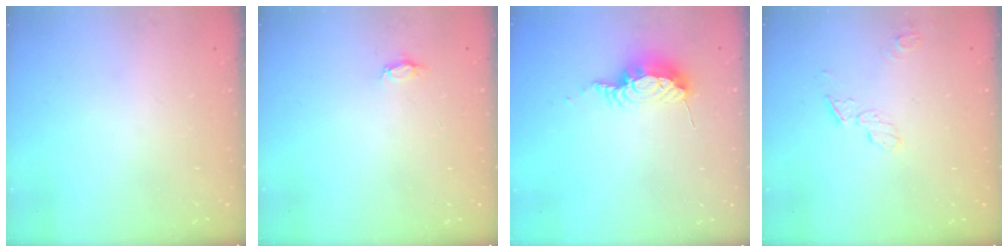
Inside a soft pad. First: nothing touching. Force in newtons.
{"total": 2.8, "press": 2.8, "slide": 0.4}
{"total": 8.0, "press": 7.9, "slide": 0.9}
{"total": 4.9, "press": 4.8, "slide": 0.5}